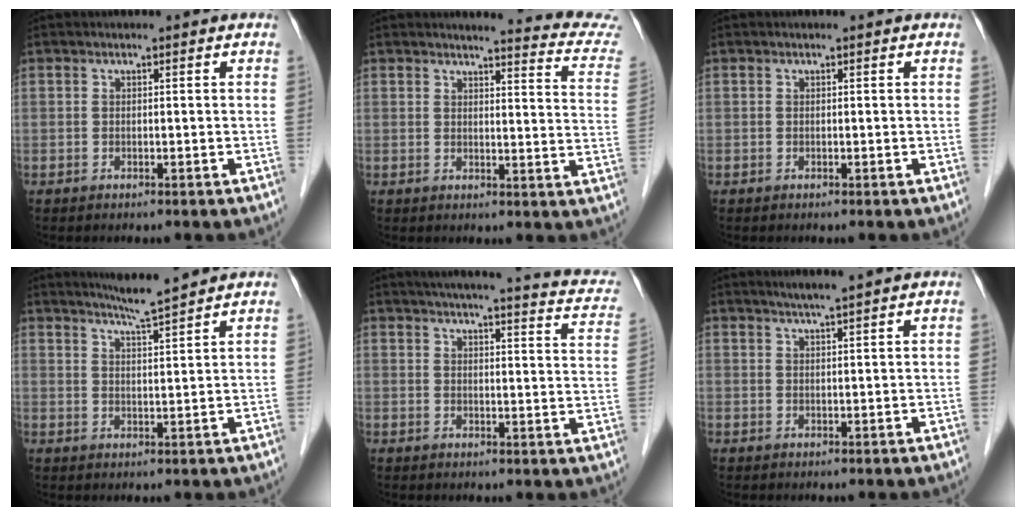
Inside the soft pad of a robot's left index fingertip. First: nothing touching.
{"total": 11.7, "force": [11.4, -0.3, 2.4], "torque": [-0.016, -0.081, 0.101]}
{"total": 0.0}
{"total": 5.1, "force": [4.6, -1.1, 2.0], "torque": [-0.038, -0.007, 0.079]}
{"total": 18.9, "force": [15.6, 3.1, 10.1], "torque": [-0.127, 0.006, 0.171]}
{"total": 3.1, "force": [2.5, -0.7, 1.7], "torque": [-0.028, 0.004, 0.045]}